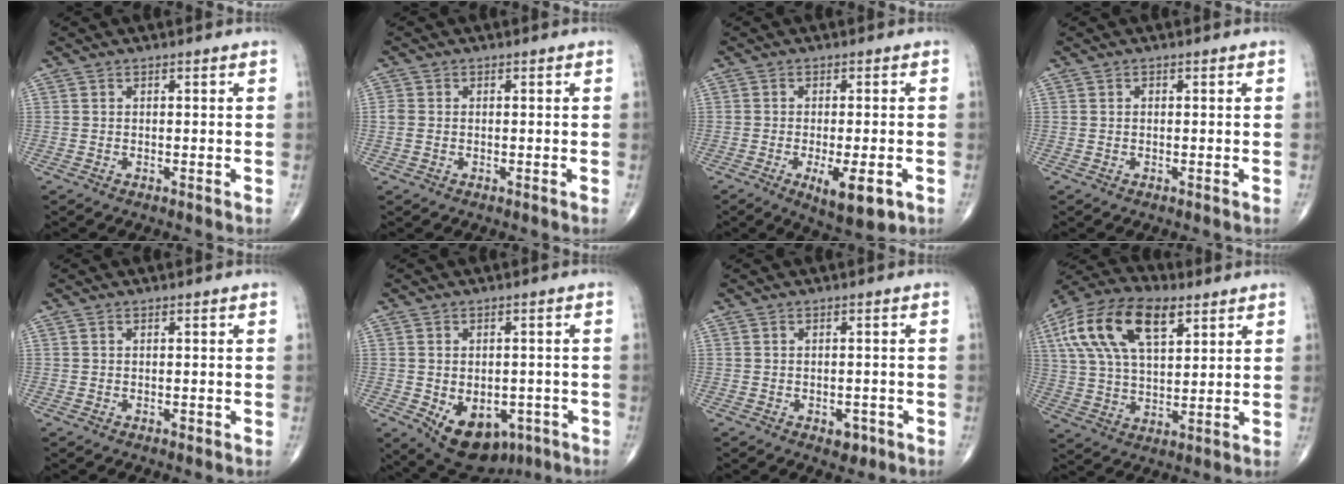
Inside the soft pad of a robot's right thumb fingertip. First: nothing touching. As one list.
[{"total": 1.3, "force": [0.0, 0.9, 1.0], "torque": [-0.029, 0.002, 0.000]}, {"total": 9.6, "force": [-3.6, 3.1, 8.3], "torque": [-0.120, -0.011, -0.048]}, {"total": 0.5, "force": [0.1, 0.4, 0.3], "torque": [-0.005, 0.002, 0.002]}, {"total": 0.5, "force": [-0.2, 0.3, 0.4], "torque": [-0.002, -0.001, -0.003]}, {"total": 12.2, "force": [-5.0, 8.0, 7.7], "torque": [-0.089, 0.006, -0.056]}, {"total": 2.6, "force": [-1.4, 1.7, 1.5], "torque": [-0.002, 0.002, -0.014]}, {"total": 18.4, "force": [7.9, 9.2, 13.9], "torque": [-0.254, 0.002, 0.140]}]